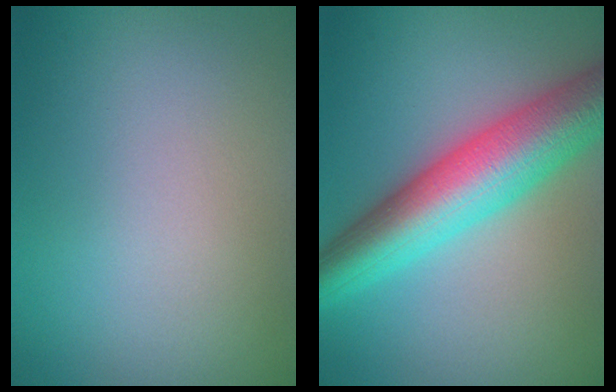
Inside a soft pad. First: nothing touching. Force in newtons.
{"total": 9.8, "press": 9.8, "slide": 0.1}